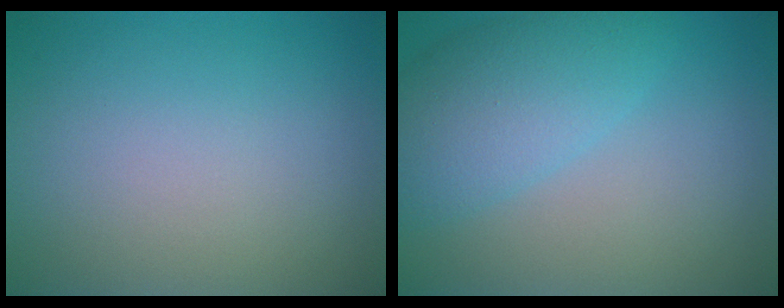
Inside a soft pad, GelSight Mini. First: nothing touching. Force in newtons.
{"total": 5.4, "press": 5.3, "slide": 0.2}